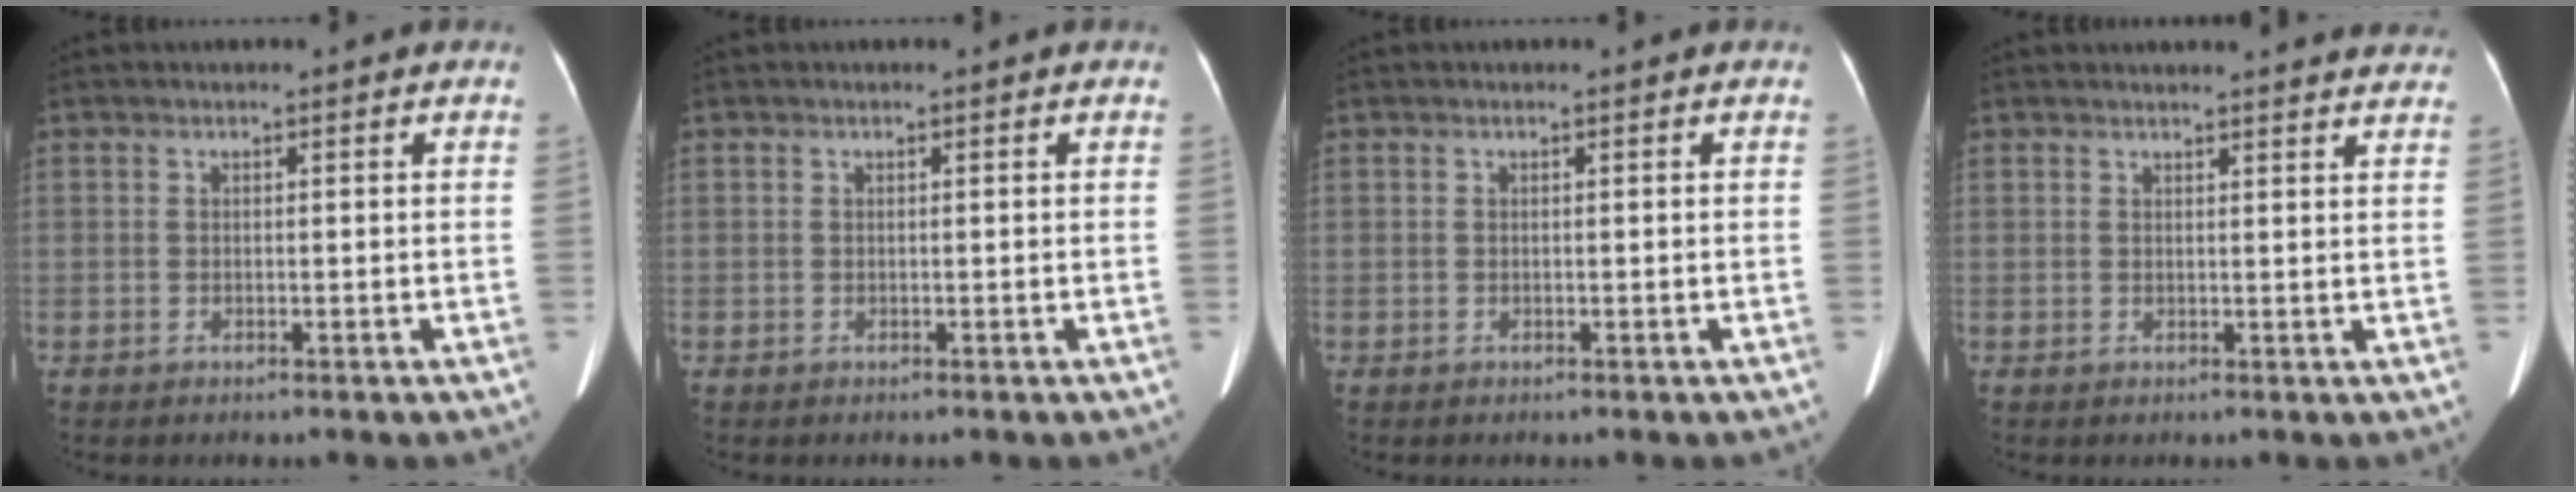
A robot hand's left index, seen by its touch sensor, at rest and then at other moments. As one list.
[{"total": 0.0}, {"total": 0.0}, {"total": 12.9, "force": [12.4, 1.6, 3.3], "torque": [-0.024, 0.003, 0.129]}]